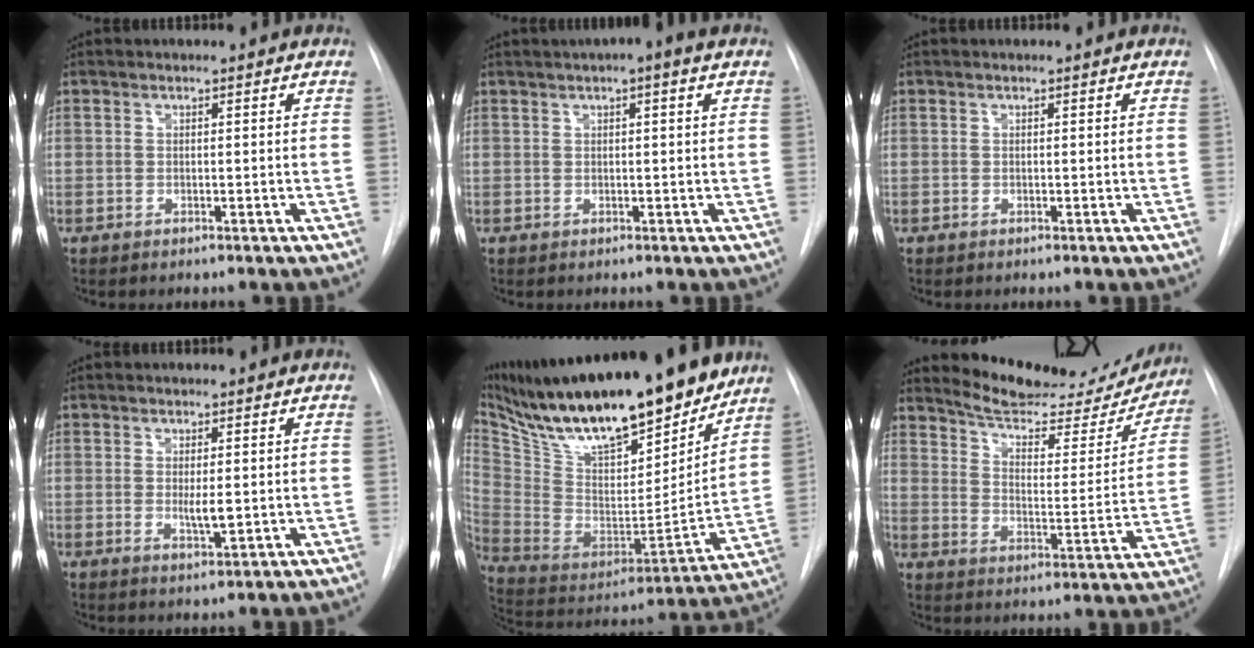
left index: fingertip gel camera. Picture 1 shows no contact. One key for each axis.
{"total": 3.9, "fx": 2.1, "fy": 0.1, "fz": 3.3, "tx": -0.051, "ty": 0.018, "tz": 0.030}
{"total": 0.0}
{"total": 2.7, "fx": 0.1, "fy": 0.6, "fz": 2.6, "tx": -0.047, "ty": -0.007, "tz": 0.005}
{"total": 29.6, "fx": 23.4, "fy": 7.5, "fz": 16.5, "tx": -0.299, "ty": -0.013, "tz": 0.376}
{"total": 20.3, "fx": 19.1, "fy": 4.1, "fz": 5.8, "tx": -0.076, "ty": -0.047, "tz": 0.253}